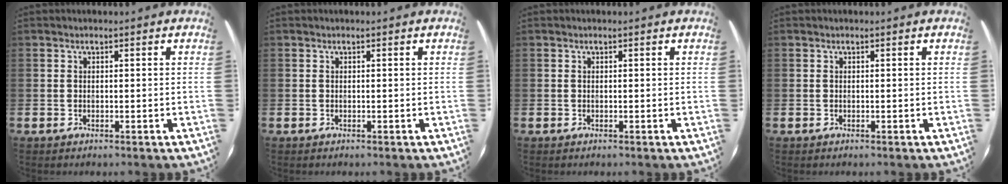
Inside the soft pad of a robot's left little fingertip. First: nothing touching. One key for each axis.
{"total": 0.0}
{"total": 0.0}
{"total": 0.0}